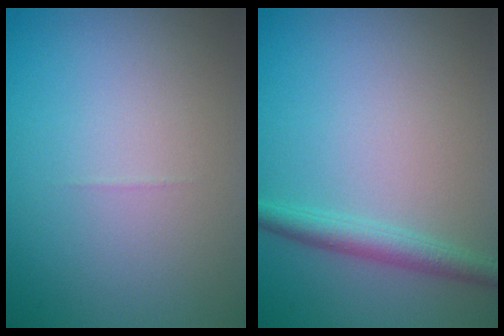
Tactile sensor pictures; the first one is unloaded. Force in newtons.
{"total": 2.4, "press": 2.4, "slide": 0.1}